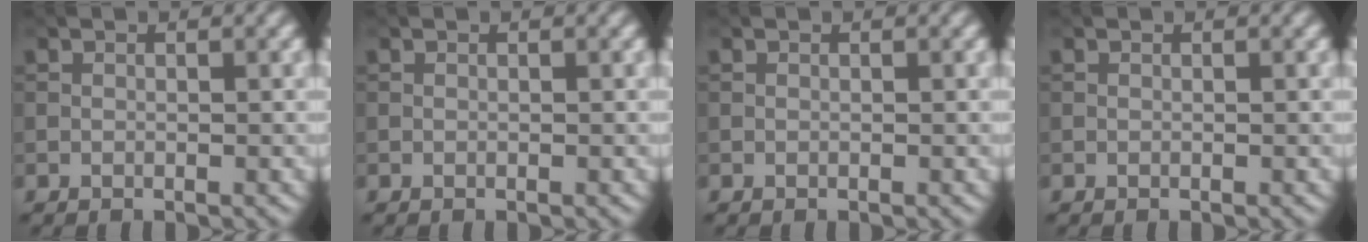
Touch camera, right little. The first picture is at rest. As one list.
[{"total": 0.0}, {"total": 0.0}, {"total": 0.0}]